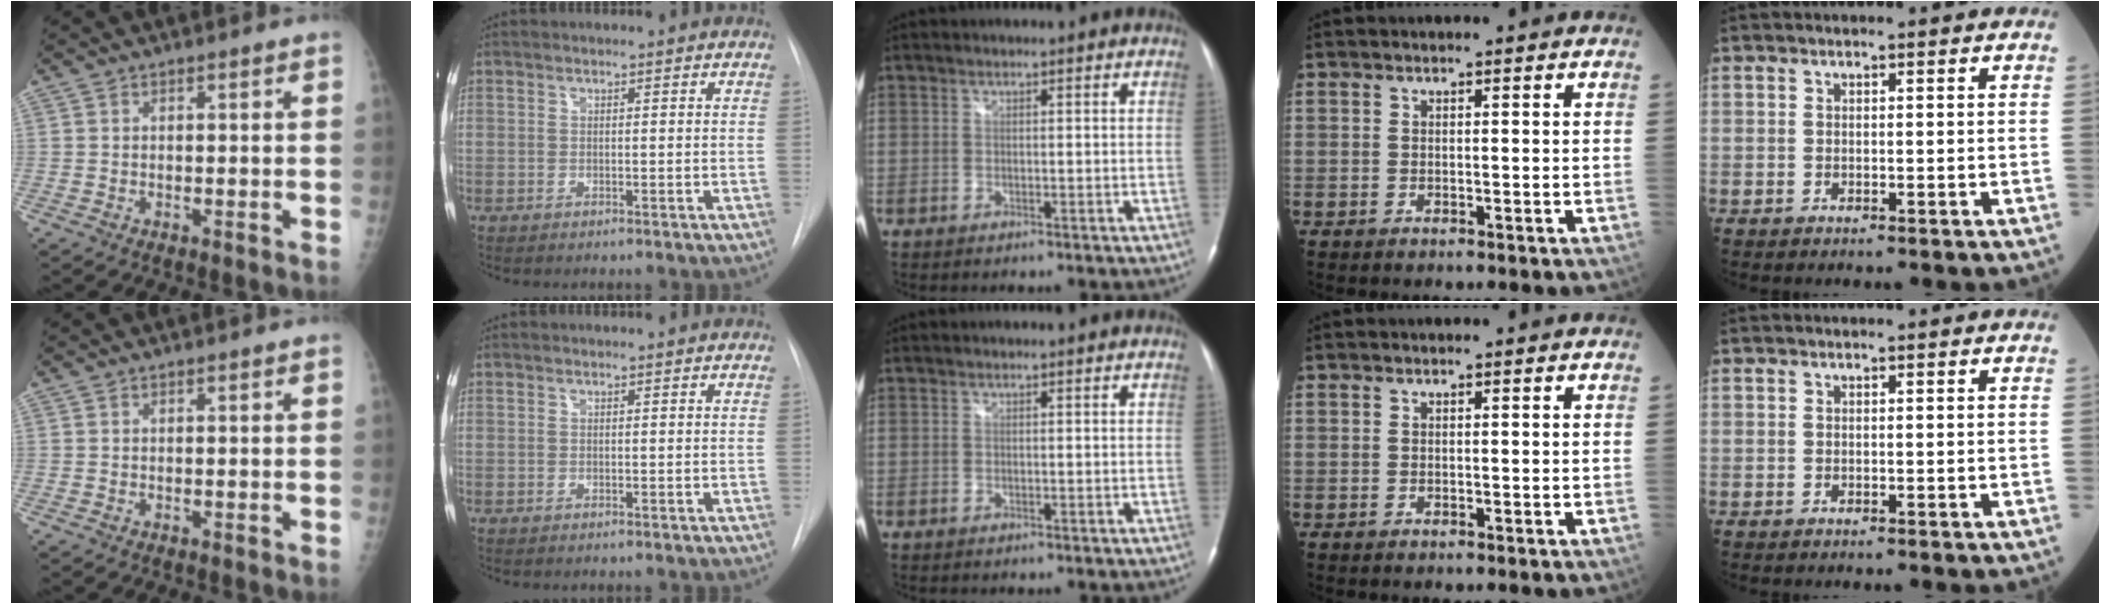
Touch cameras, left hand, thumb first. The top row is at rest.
{}